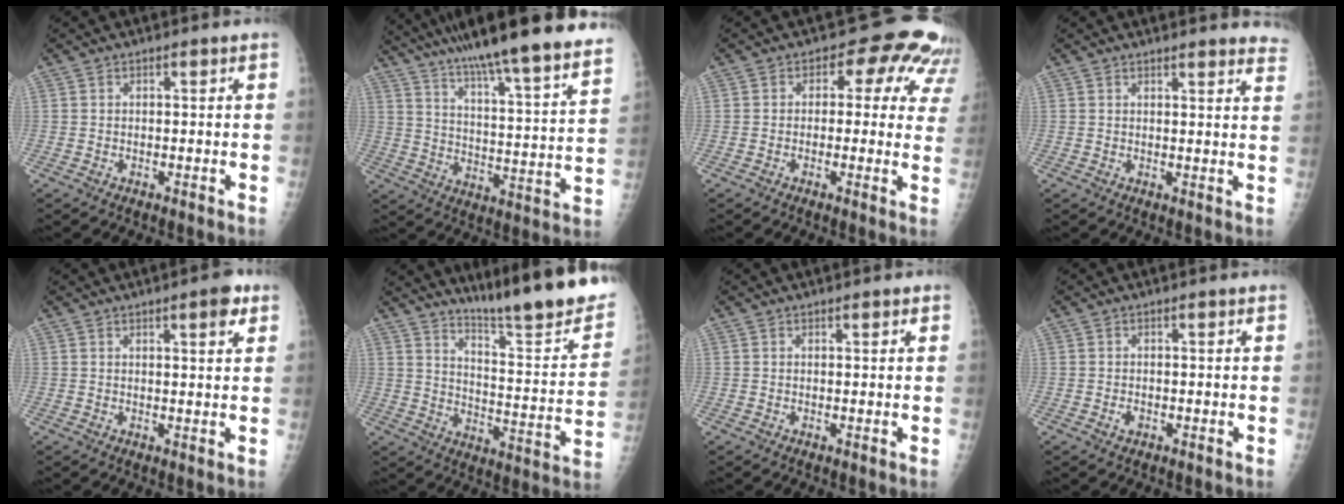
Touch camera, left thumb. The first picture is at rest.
{"total": 26.9, "force": [22.2, 1.8, 15.0], "torque": [-0.216, -0.100, 0.316]}
{"total": 10.6, "force": [4.6, 6.9, 6.7], "torque": [-0.020, -0.006, 0.028]}
{"total": 11.0, "force": [10.5, 1.4, 2.8], "torque": [0.002, -0.059, 0.094]}
{"total": 4.1, "force": [2.4, 1.0, 3.2], "torque": [-0.038, -0.010, 0.029]}
{"total": 21.7, "force": [18.3, 1.0, 11.6], "torque": [-0.149, -0.146, 0.261]}
{"total": 0.9, "force": [0.7, 0.2, 0.6], "torque": [-0.007, -0.003, 0.010]}
{"total": 1.0, "force": [0.0, 0.6, 0.9], "torque": [-0.015, 0.006, 0.003]}